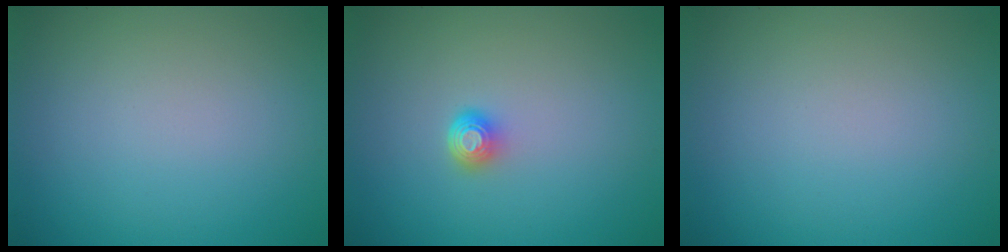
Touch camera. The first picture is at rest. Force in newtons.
{"total": 1.6, "press": 1.2, "slide": 1.0}
{"total": 0.0}